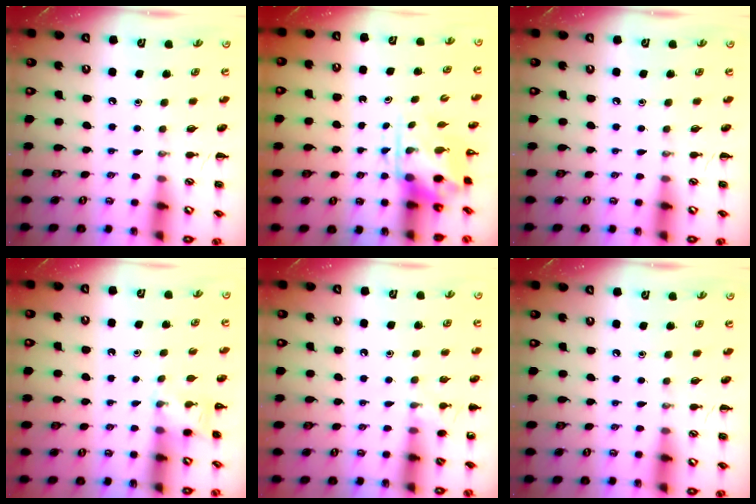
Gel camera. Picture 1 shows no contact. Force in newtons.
{"total": 3.8, "press": 3.7, "slide": 0.9}
{"total": 0.0}
{"total": 3.8, "press": 3.6, "slide": 1.1}
{"total": 5.9, "press": 5.6, "slide": 2.0}
{"total": 0.0}